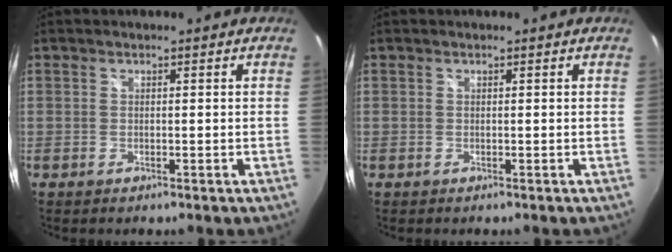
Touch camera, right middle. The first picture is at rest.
{"total": 0.0}